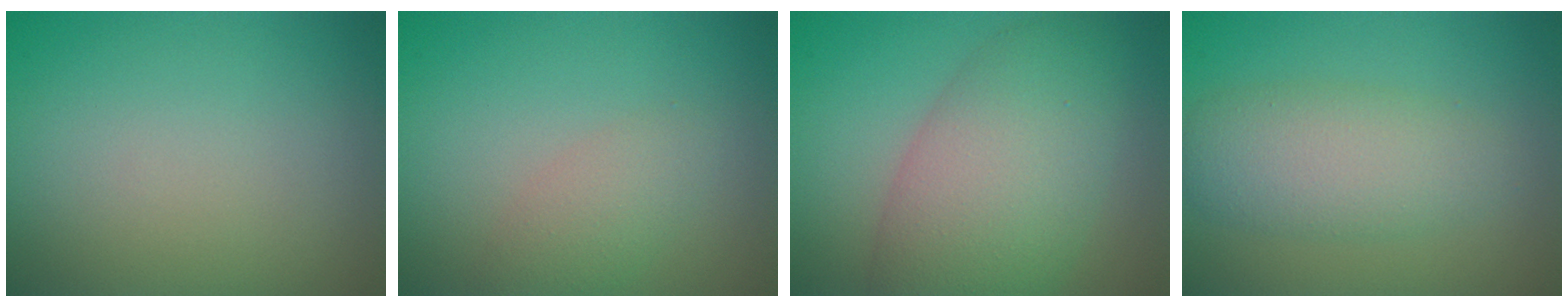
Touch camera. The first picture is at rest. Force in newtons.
{"total": 2.2, "press": 2.2, "slide": 0.1}
{"total": 8.4, "press": 8.4, "slide": 0.2}
{"total": 4.6, "press": 4.6, "slide": 0.1}